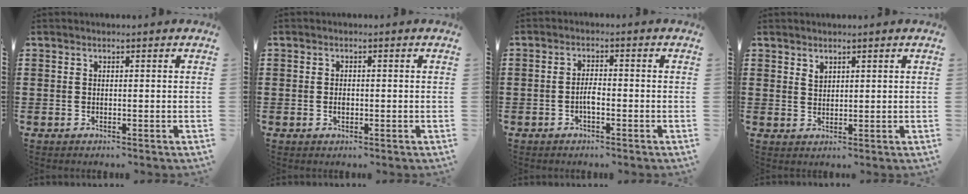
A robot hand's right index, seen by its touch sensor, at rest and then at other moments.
{"total": 1.3, "force": [-0.3, 0.7, 1.1], "torque": [-0.021, 0.001, -0.006]}
{"total": 2.6, "force": [-1.0, 0.8, 2.3], "torque": [-0.050, 0.001, -0.021]}
{"total": 1.6, "force": [1.3, 0.8, 0.4], "torque": [-0.008, 0.003, 0.024]}